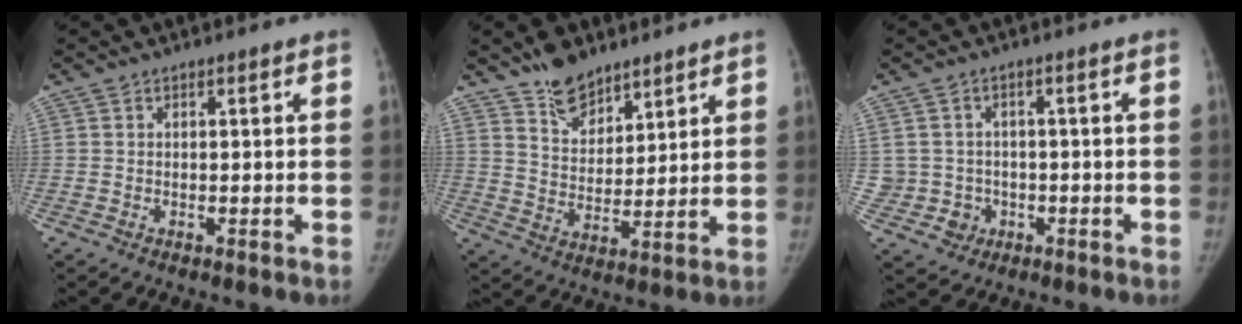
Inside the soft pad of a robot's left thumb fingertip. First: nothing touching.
{"total": 9.2, "force": [7.3, 4.7, 3.2], "torque": [-0.019, -0.053, 0.132]}
{"total": 5.0, "force": [-0.9, 4.9, 0.3], "torque": [0.024, 0.013, -0.009]}